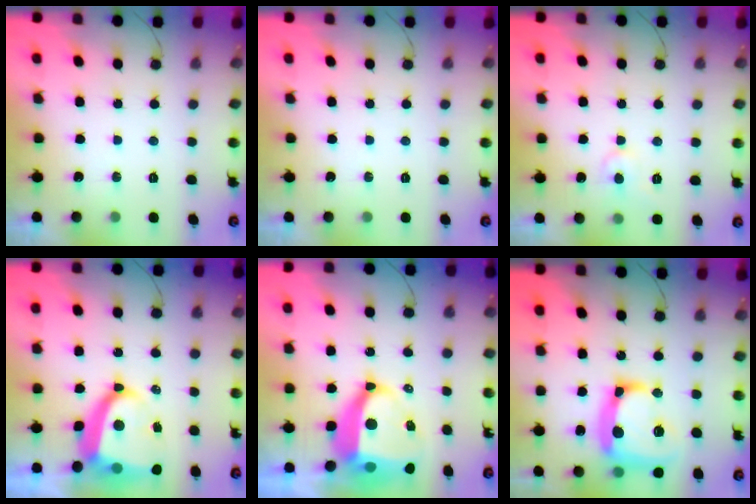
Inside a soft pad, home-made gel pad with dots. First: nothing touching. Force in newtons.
{"total": 0.0}
{"total": 4.8, "press": 4.8, "slide": 0.2}
{"total": 14.3, "press": 14.2, "slide": 1.8}
{"total": 13.4, "press": 13.2, "slide": 1.8}
{"total": 18.5, "press": 18.5, "slide": 1.3}